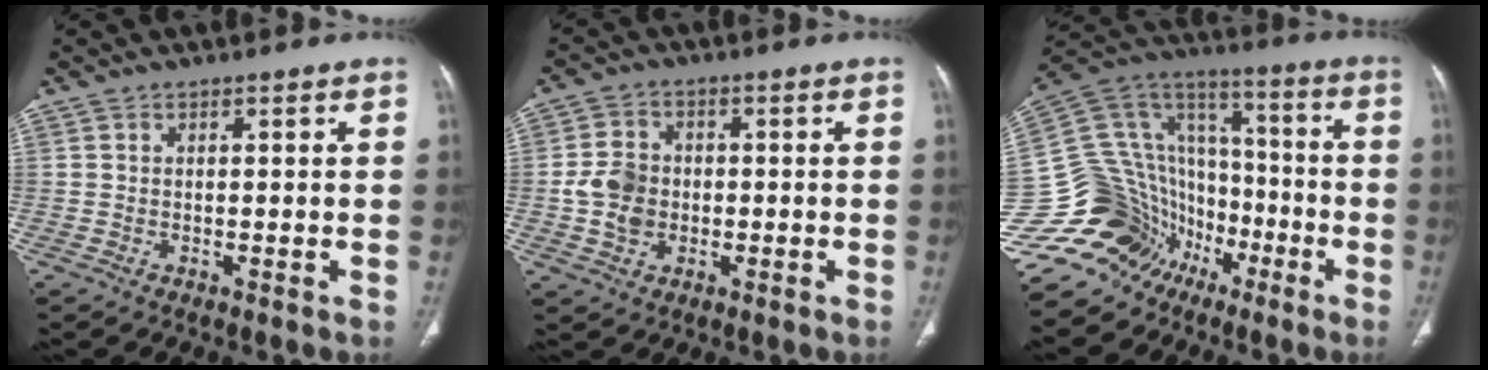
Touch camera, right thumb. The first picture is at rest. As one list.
[{"total": 6.9, "force": [-1.0, 5.5, 3.9], "torque": [-0.060, 0.010, -0.021]}, {"total": 21.6, "force": [-14.0, 15.2, 6.1], "torque": [-0.104, 0.116, -0.253]}]